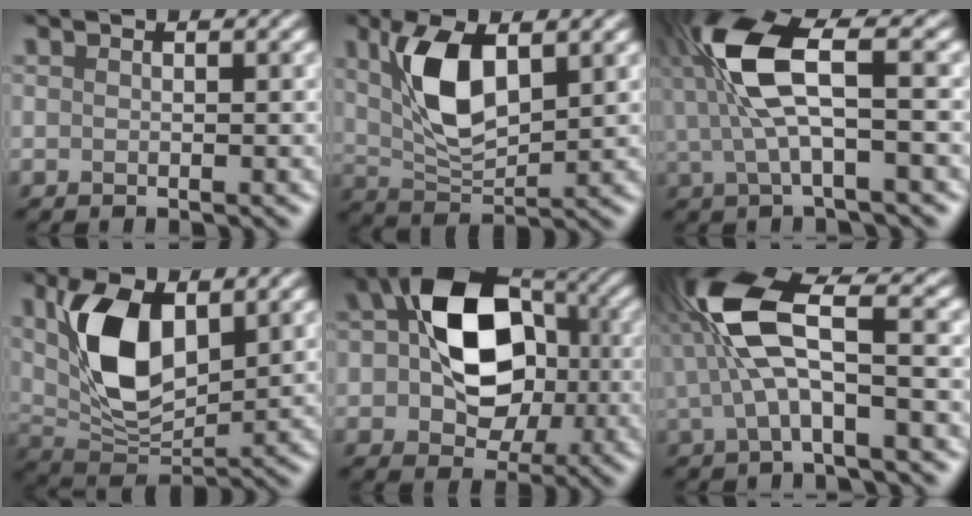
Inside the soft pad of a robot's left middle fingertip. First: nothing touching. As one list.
[{"total": 5.3, "force": [2.1, 2.0, 4.5], "torque": [-0.114, 0.005, 0.052]}, {"total": 6.7, "force": [1.2, 1.5, 6.5], "torque": [-0.164, 0.019, 0.028]}, {"total": 7.2, "force": [2.4, 3.7, 5.7], "torque": [-0.139, 0.001, 0.055]}, {"total": 10.2, "force": [0.7, 7.2, 7.1], "torque": [-0.126, 0.010, 0.016]}, {"total": 6.8, "force": [-0.1, 1.8, 6.6], "torque": [-0.160, 0.023, -0.001]}]